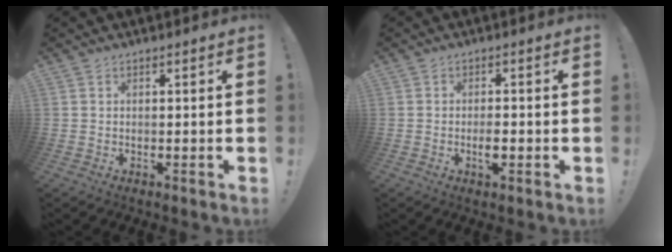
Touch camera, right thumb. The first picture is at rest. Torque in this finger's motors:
{"motor_torque": [0.10, 0.01, 0.42, -0.51, 0.22]}